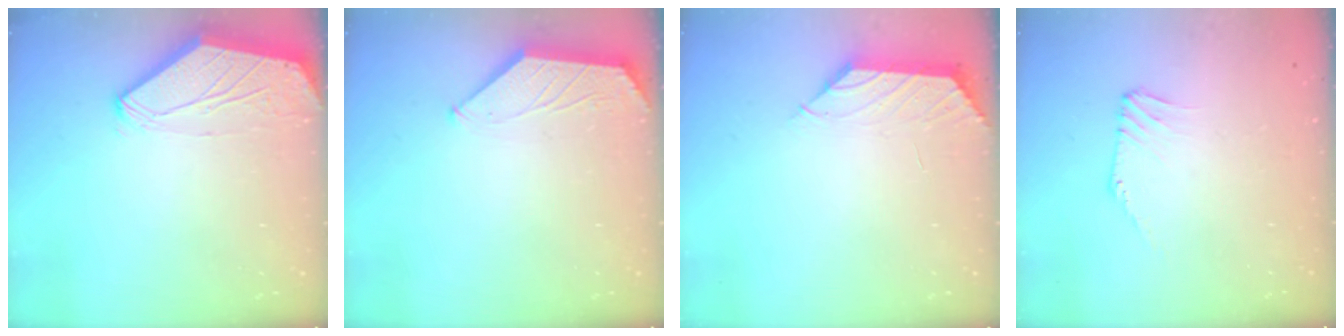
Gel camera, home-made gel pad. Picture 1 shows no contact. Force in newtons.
{"total": 0.0}
{"total": 1.0, "press": 0.8, "slide": 0.5}
{"total": 1.3, "press": 1.2, "slide": 0.2}